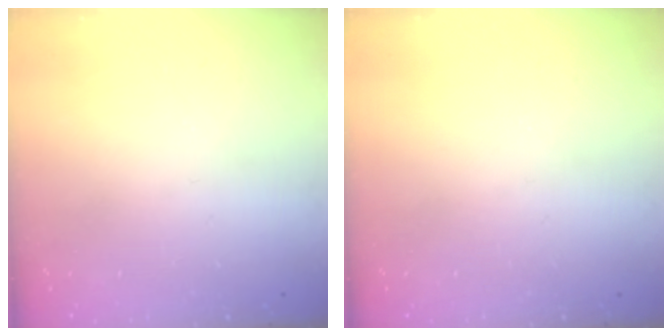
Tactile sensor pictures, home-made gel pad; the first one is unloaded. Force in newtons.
{"total": 0.0}